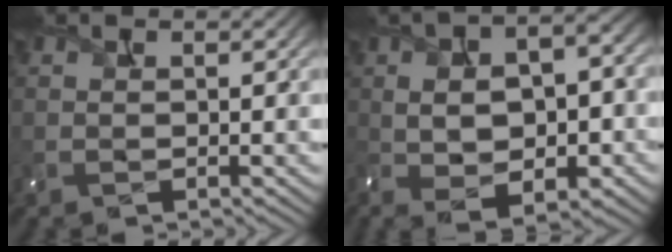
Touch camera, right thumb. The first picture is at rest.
{"total": 12.1, "force": [-1.3, 6.7, 10.0], "torque": [-0.178, -0.012, 0.004]}